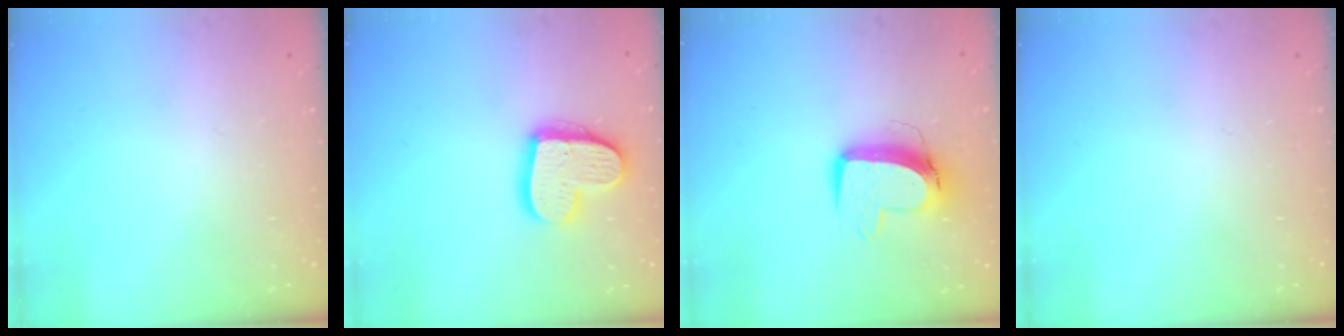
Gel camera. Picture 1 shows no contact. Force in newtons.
{"total": 16.6, "press": 16.6, "slide": 1.4}
{"total": 10.9, "press": 10.8, "slide": 1.2}
{"total": 0.0}